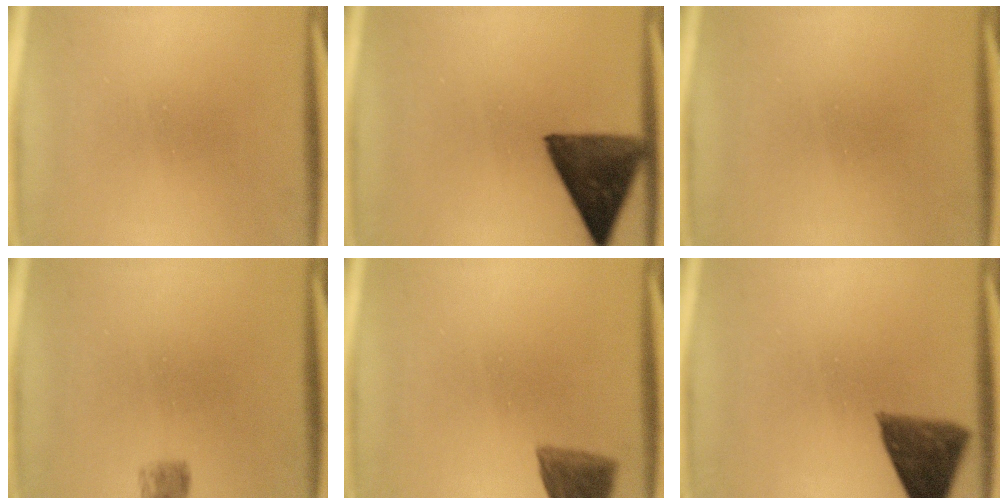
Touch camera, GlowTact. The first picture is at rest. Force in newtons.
{"total": 12.3}
{"total": 0.5}
{"total": 2.6}
{"total": 6.3}
{"total": 7.5}